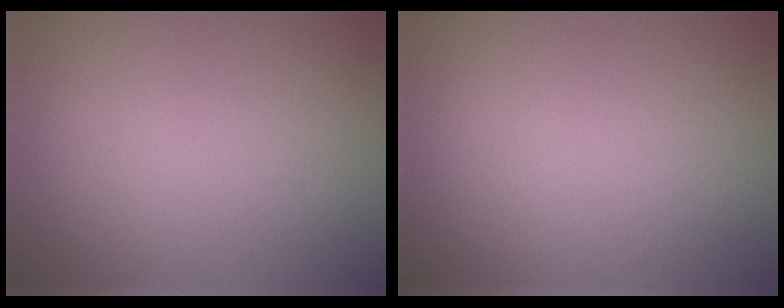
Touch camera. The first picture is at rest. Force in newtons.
{"total": 0.0}